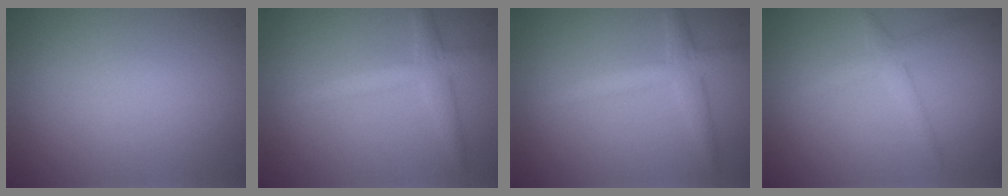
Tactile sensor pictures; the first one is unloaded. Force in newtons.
{"total": 3.0, "press": 3.0, "slide": 0.1}
{"total": 3.0, "press": 3.0, "slide": 0.1}
{"total": 1.3, "press": 1.3, "slide": 0.1}